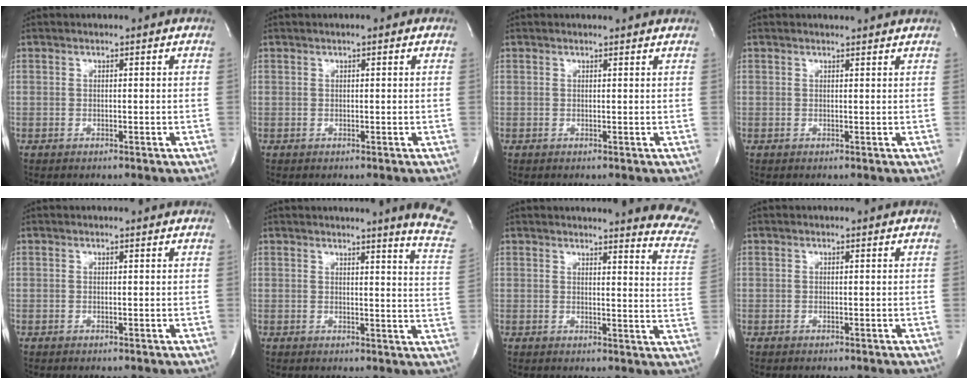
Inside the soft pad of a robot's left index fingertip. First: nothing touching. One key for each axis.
{"total": 1.0, "fx": 0.5, "fy": 0.3, "fz": 0.8, "tx": -0.016, "ty": 0.002, "tz": 0.003}
{"total": 1.7, "fx": 1.7, "fy": 0.0, "fz": 0.2, "tx": -0.011, "ty": -0.001, "tz": 0.016}
{"total": 2.1, "fx": 2.1, "fy": -0.1, "fz": 0.4, "tx": -0.010, "ty": 0.001, "tz": 0.022}
{"total": 0.6, "fx": 0.6, "fy": 0.0, "fz": 0.1, "tx": -0.007, "ty": -0.001, "tz": 0.005}
{"total": 10.4, "fx": 9.5, "fy": -1.4, "fz": 4.2, "tx": -0.041, "ty": -0.089, "tz": 0.080}
{"total": 14.5, "fx": 13.9, "fy": 0.4, "fz": 4.2, "tx": -0.030, "ty": -0.114, "tz": 0.124}
{"total": 0.0}